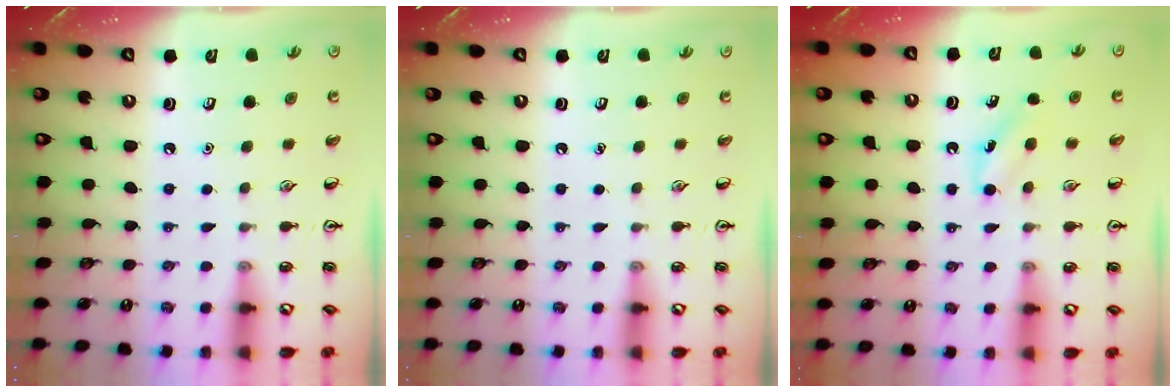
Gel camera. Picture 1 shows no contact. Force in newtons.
{"total": 0.0}
{"total": 4.1, "press": 3.9, "slide": 1.3}